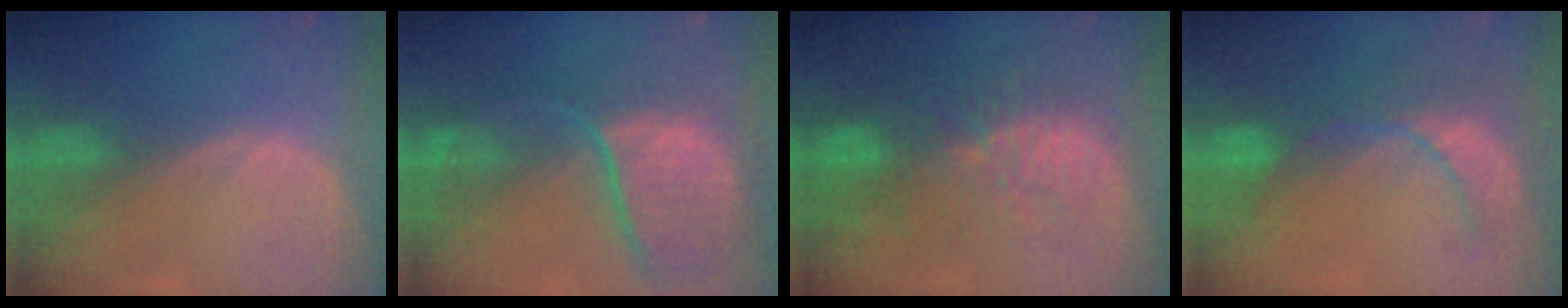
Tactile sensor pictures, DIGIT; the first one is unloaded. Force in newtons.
{"total": 12.0, "press": 9.8, "slide": 6.9}
{"total": 11.4, "press": 9.9, "slide": 5.6}
{"total": 9.1, "press": 7.9, "slide": 4.5}